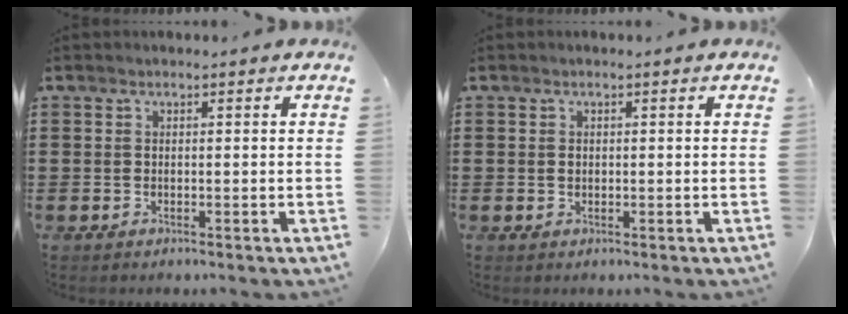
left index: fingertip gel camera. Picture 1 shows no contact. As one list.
[{"total": 0.8, "force": [0.1, 0.6, 0.5], "torque": [-0.013, 0.002, 0.001]}]